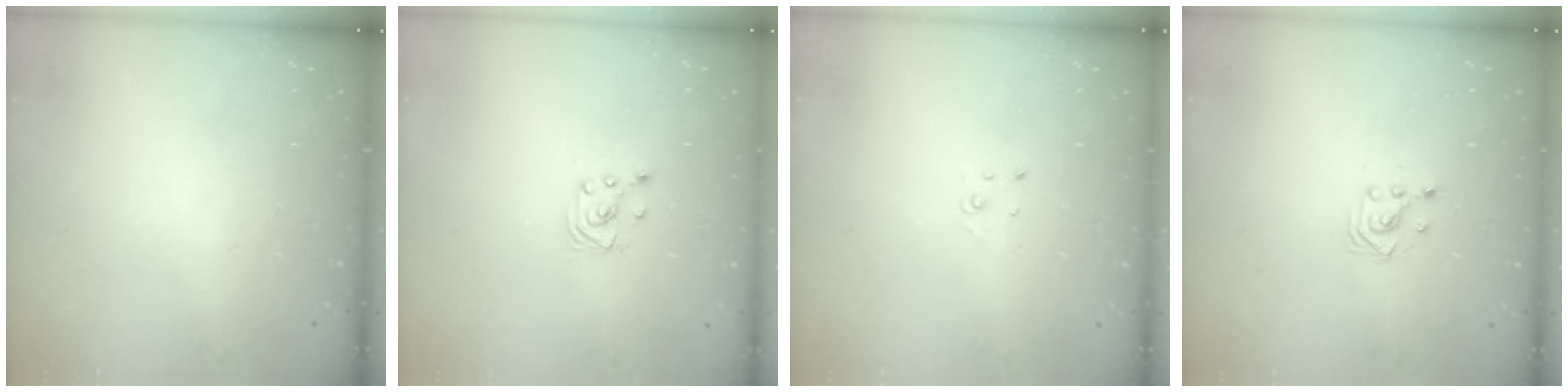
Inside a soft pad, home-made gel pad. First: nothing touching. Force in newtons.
{"total": 1.6, "press": 1.6, "slide": 0.0}
{"total": 2.0, "press": 2.0, "slide": 0.2}
{"total": 2.9, "press": 2.9, "slide": 0.3}